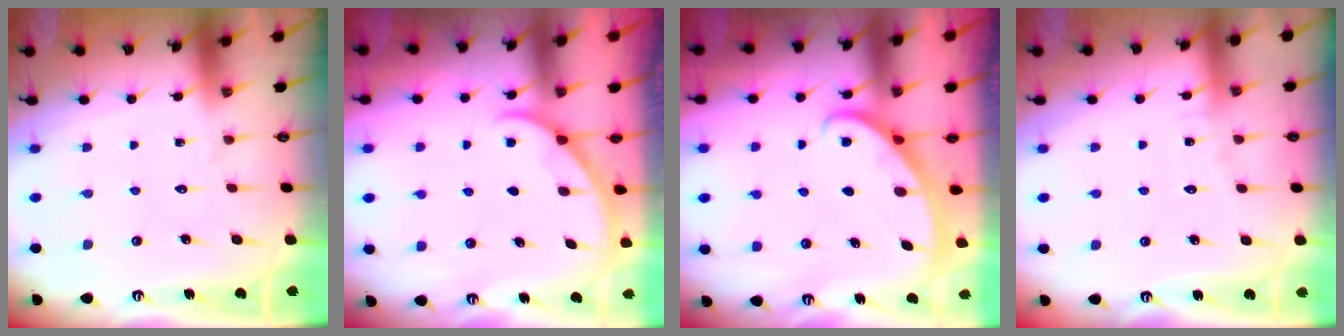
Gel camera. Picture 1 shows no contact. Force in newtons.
{"total": 1.7, "press": 1.6, "slide": 0.2}
{"total": 2.9, "press": 2.9, "slide": 0.1}
{"total": 2.6, "press": 2.6, "slide": 0.3}